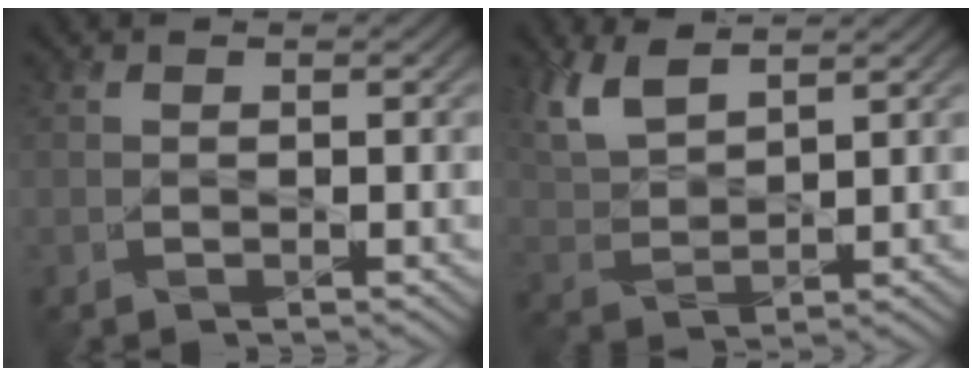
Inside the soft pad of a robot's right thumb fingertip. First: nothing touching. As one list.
[{"total": 6.7, "force": [4.7, 2.4, 4.2], "torque": [-0.112, 0.009, 0.098]}]